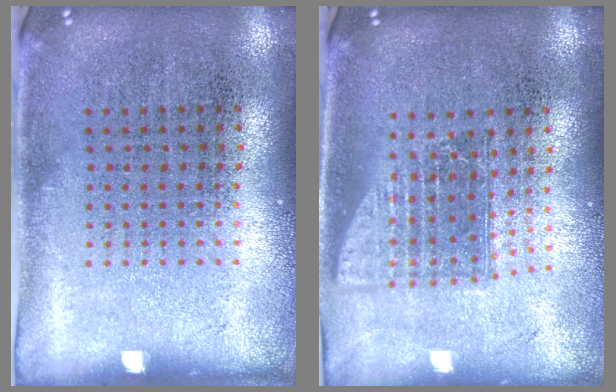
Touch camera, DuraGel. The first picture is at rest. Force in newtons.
{"total": 1.6, "press": 1.2, "slide": 0.9}